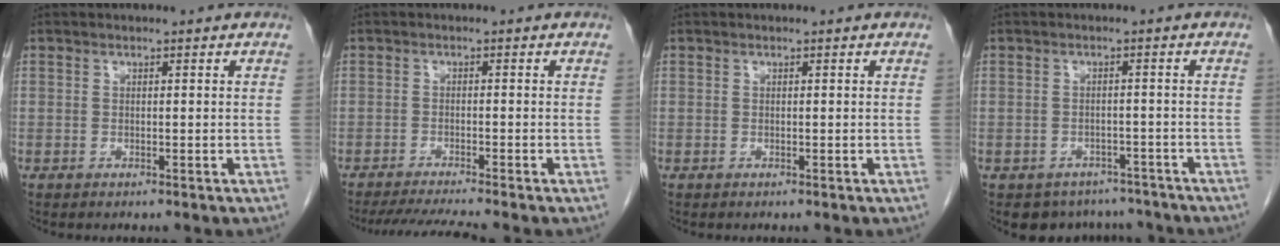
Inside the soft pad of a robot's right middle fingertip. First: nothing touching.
{"total": 5.7, "force": [-5.0, -1.4, 2.4], "torque": [-0.040, -0.020, -0.084]}
{"total": 0.0}
{"total": 6.6, "force": [-5.5, 3.5, 0.3], "torque": [0.006, 0.013, -0.066]}